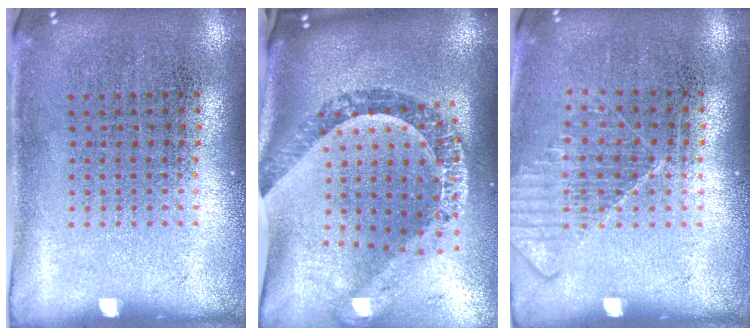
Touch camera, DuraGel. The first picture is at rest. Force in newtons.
{"total": 2.3, "press": 1.9, "slide": 1.3}
{"total": 1.2, "press": 1.2, "slide": 0.1}